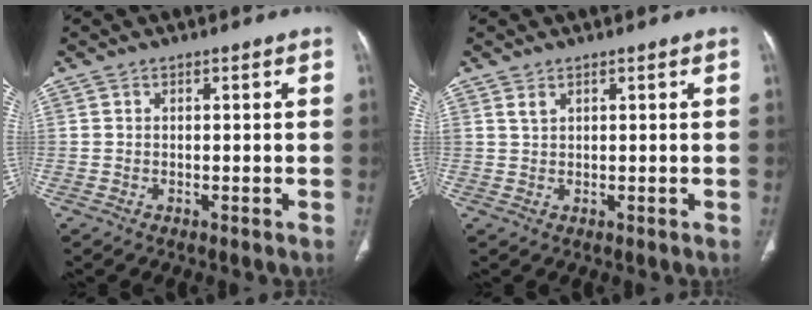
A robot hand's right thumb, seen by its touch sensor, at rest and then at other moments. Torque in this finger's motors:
{"motor_torque": [0.71, 3.48, 0.32, 0.16, 0.27]}